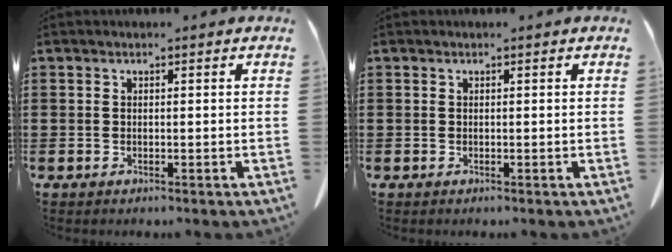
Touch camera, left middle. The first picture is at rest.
{"total": 0.0}